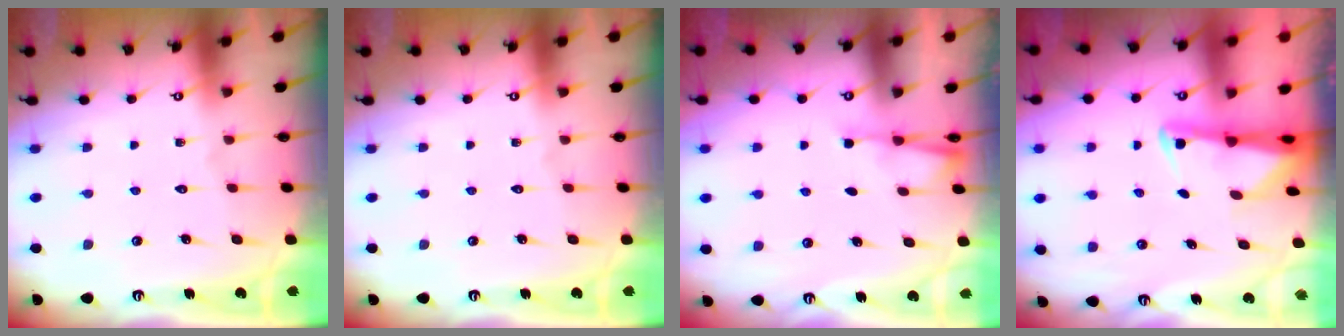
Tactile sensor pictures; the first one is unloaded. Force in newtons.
{"total": 0.0}
{"total": 2.3, "press": 2.2, "slide": 0.4}
{"total": 2.3, "press": 2.3, "slide": 0.5}